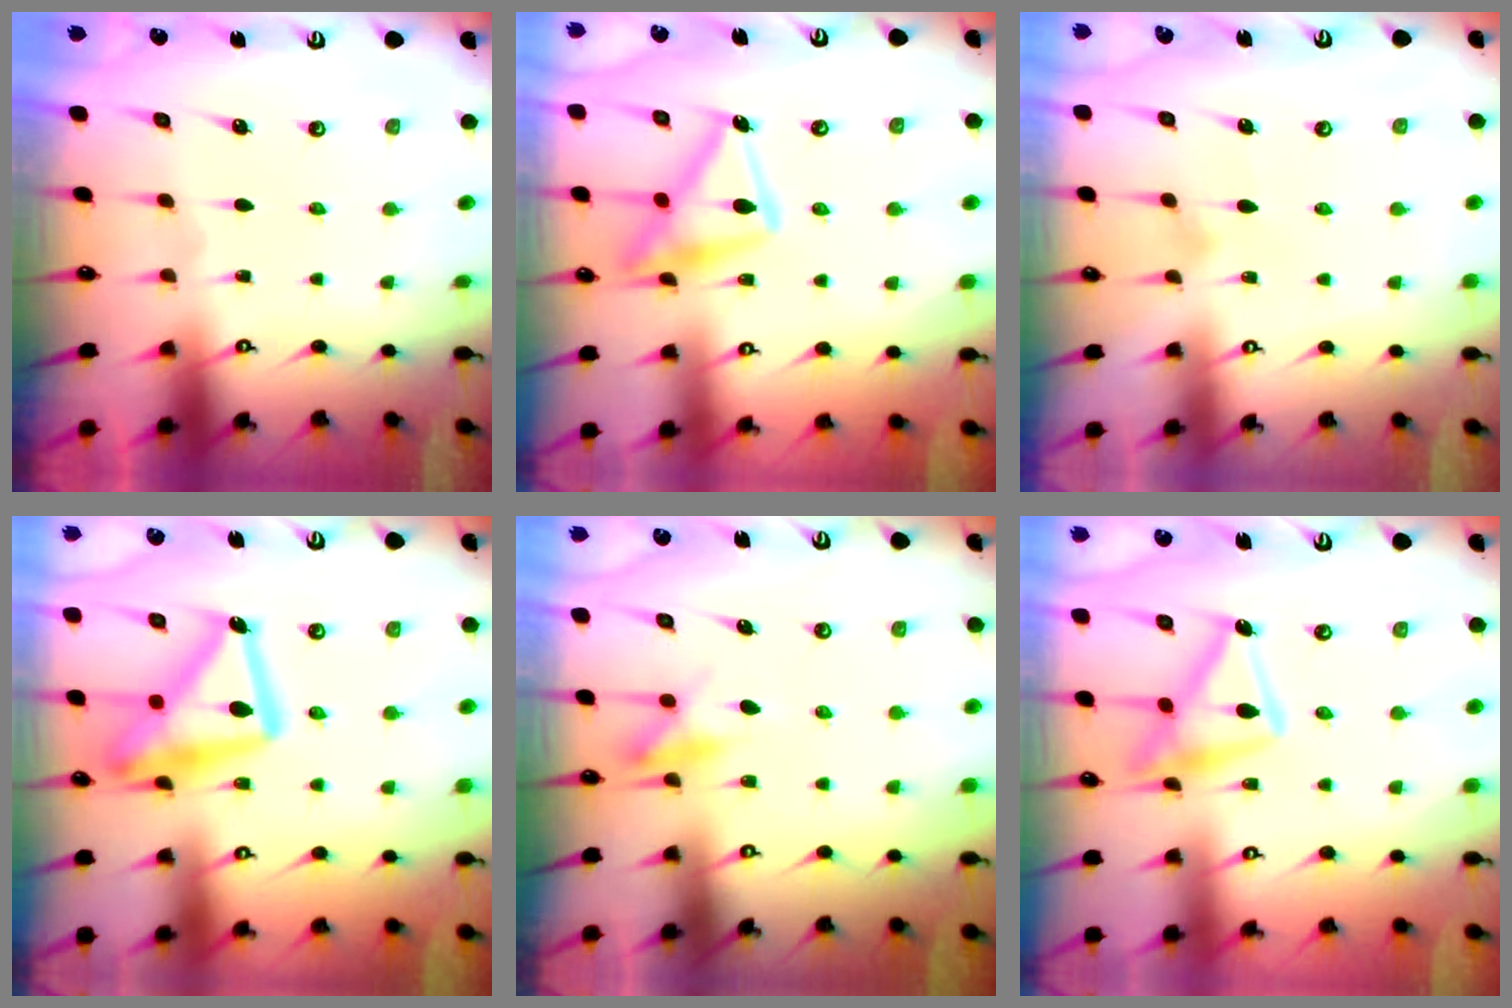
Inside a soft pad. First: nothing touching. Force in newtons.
{"total": 17.1, "press": 17.1, "slide": 1.2}
{"total": 8.1, "press": 8.1, "slide": 0.3}
{"total": 19.6, "press": 19.5, "slide": 1.5}
{"total": 7.8, "press": 7.7, "slide": 1.2}
{"total": 15.3, "press": 15.3, "slide": 0.8}